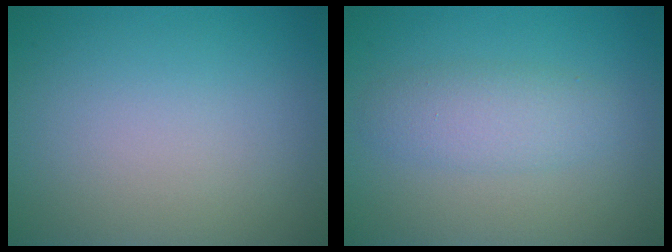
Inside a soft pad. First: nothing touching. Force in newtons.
{"total": 2.9, "press": 2.9, "slide": 0.1}